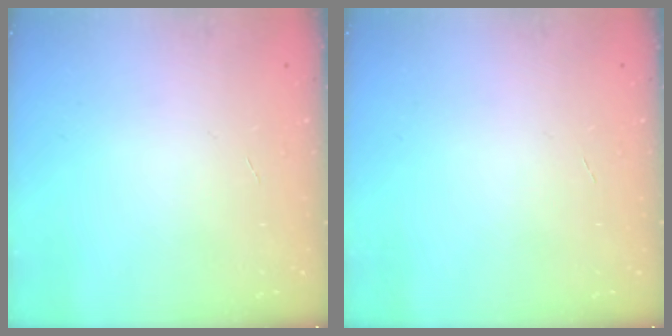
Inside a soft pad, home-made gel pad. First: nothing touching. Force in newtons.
{"total": 0.0}